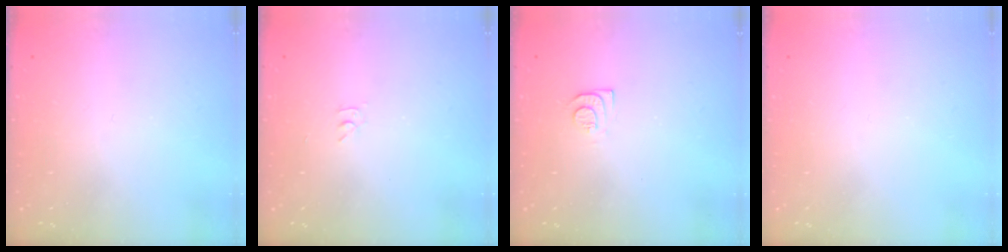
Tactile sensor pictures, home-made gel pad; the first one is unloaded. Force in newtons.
{"total": 2.8, "press": 2.8, "slide": 0.4}
{"total": 6.7, "press": 6.6, "slide": 0.7}
{"total": 0.0}